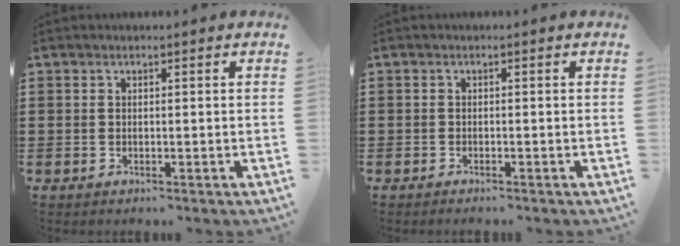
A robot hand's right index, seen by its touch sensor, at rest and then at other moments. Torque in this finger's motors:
{"motor_torque": [-0.28, 0.44, -0.11, -0.05]}